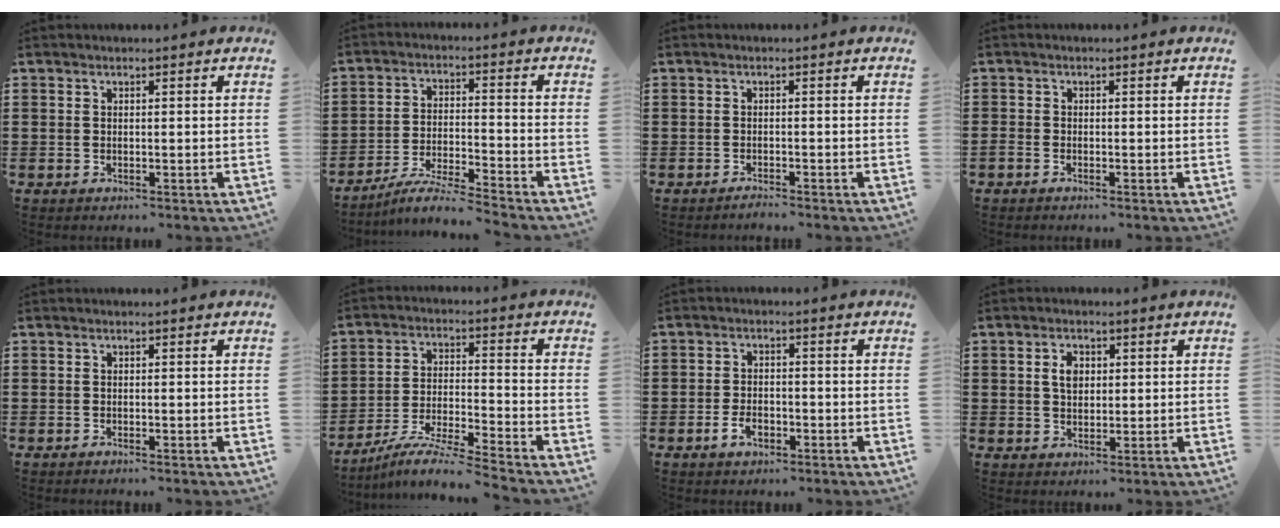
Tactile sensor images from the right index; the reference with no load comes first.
{"total": 6.2, "force": [-5.9, -0.5, 2.0], "torque": [-0.045, -0.013, -0.116]}
{"total": 1.3, "force": [-1.3, -0.2, 0.1], "torque": [-0.004, -0.001, -0.026]}
{"total": 1.0, "force": [-1.0, 0.1, 0.2], "torque": [-0.007, -0.002, -0.019]}
{"total": 0.6, "force": [-0.6, -0.2, 0.1], "torque": [-0.003, -0.004, -0.012]}
{"total": 7.2, "force": [-6.7, -0.9, 2.5], "torque": [-0.055, -0.016, -0.135]}
{"total": 3.3, "force": [-1.8, 1.7, 2.2], "torque": [-0.047, -0.001, -0.037]}
{"total": 3.2, "force": [0.6, 2.1, 2.3], "torque": [-0.051, 0.011, 0.010]}